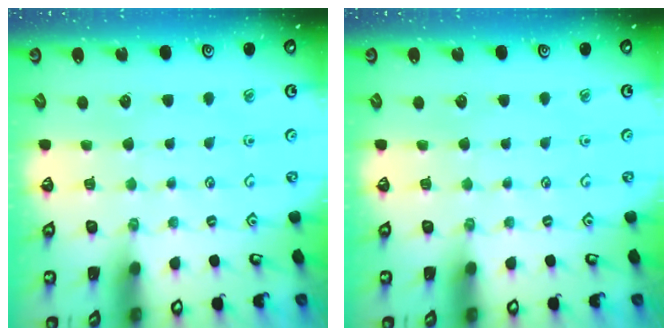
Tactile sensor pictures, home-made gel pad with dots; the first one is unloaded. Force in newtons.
{"total": 0.0}